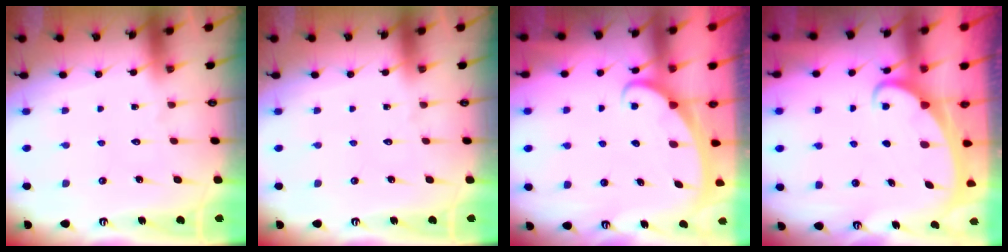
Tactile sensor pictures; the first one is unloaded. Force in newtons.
{"total": 0.0}
{"total": 2.5, "press": 2.5, "slide": 0.3}
{"total": 2.1, "press": 2.1, "slide": 0.2}